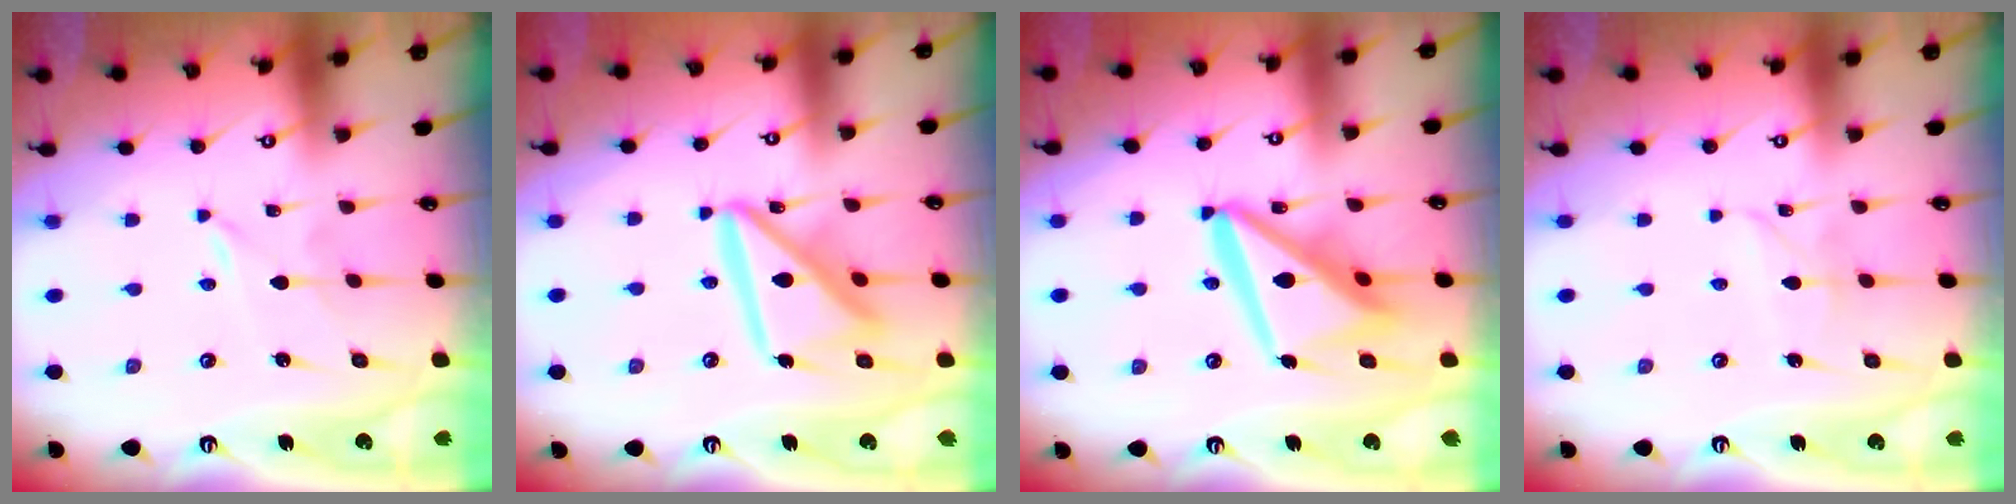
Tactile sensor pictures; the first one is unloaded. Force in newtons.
{"total": 14.4, "press": 14.3, "slide": 1.3}
{"total": 17.1, "press": 17.0, "slide": 2.2}
{"total": 2.7, "press": 2.7, "slide": 0.3}